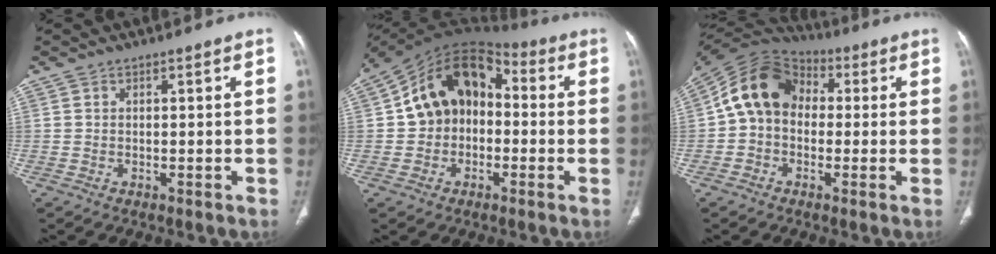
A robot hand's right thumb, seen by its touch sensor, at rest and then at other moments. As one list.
[{"total": 14.9, "force": [0.3, 11.1, 9.9], "torque": [-0.133, 0.046, -0.009]}, {"total": 12.6, "force": [0.7, 9.9, 7.8], "torque": [-0.125, 0.039, -0.004]}]